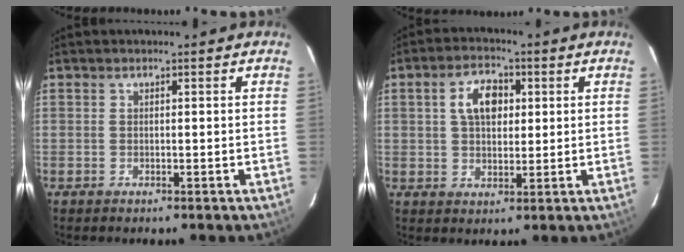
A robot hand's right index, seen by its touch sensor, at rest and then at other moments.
{"total": 6.9, "force": [1.8, 4.3, 5.1], "torque": [-0.089, 0.019, 0.034]}